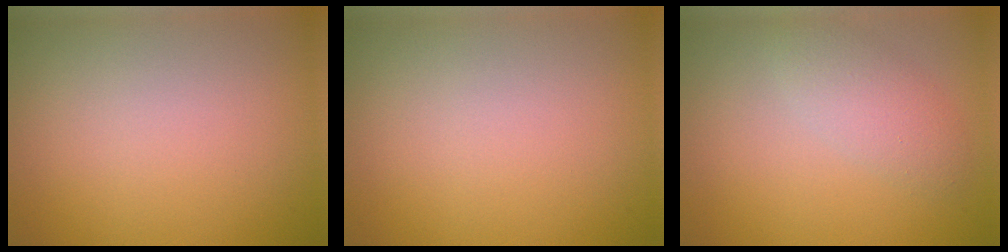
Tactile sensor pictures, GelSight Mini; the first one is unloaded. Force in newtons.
{"total": 0.0}
{"total": 2.8, "press": 2.8, "slide": 0.1}